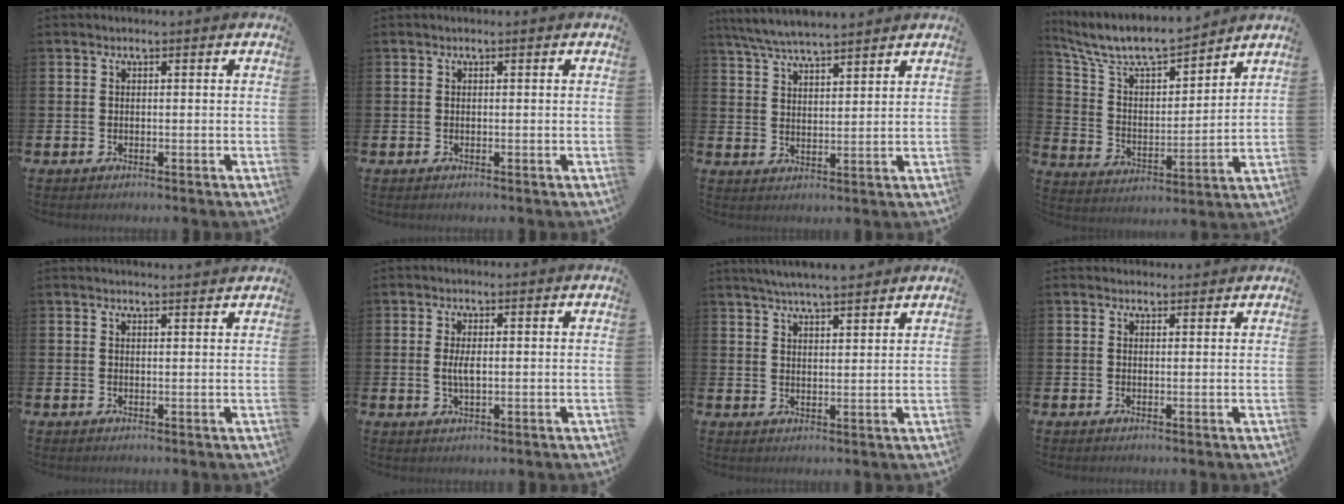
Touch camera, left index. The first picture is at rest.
{"total": 0.0}
{"total": 5.8, "force": [5.6, 0.3, 1.3], "torque": [-0.045, -0.023, 0.103]}
{"total": 8.7, "force": [8.1, 1.8, 2.6], "torque": [-0.092, -0.059, 0.142]}
{"total": 1.5, "force": [1.5, -0.1, 0.0], "torque": [0.008, -0.009, 0.026]}
{"total": 2.6, "force": [0.1, 1.0, 2.4], "torque": [-0.044, 0.003, -0.001]}
{"total": 5.1, "force": [4.9, 0.1, 1.2], "torque": [-0.029, -0.017, 0.088]}
{"total": 1.3, "force": [1.2, 0.5, -0.1], "torque": [0.021, -0.005, 0.018]}